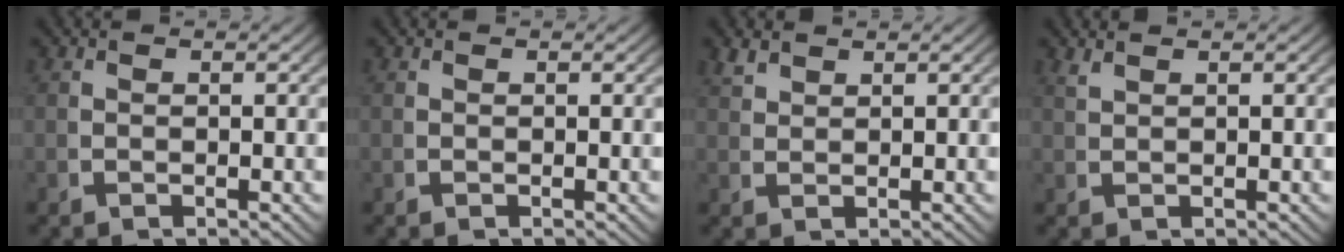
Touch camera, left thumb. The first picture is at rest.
{"total": 0.0}
{"total": 1.8, "force": [1.7, 0.1, 0.3], "torque": [-0.003, 0.003, 0.042]}
{"total": 1.3, "force": [1.2, -0.2, 0.4], "torque": [-0.010, 0.003, 0.031]}